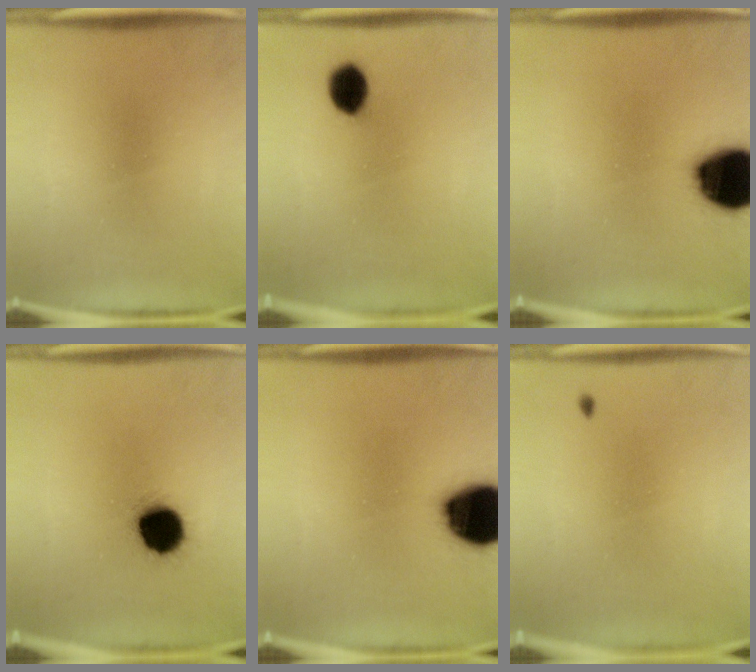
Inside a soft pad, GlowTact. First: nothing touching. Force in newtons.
{"total": 6.0}
{"total": 19.8}
{"total": 12.3}
{"total": 19.8}
{"total": 0.9}